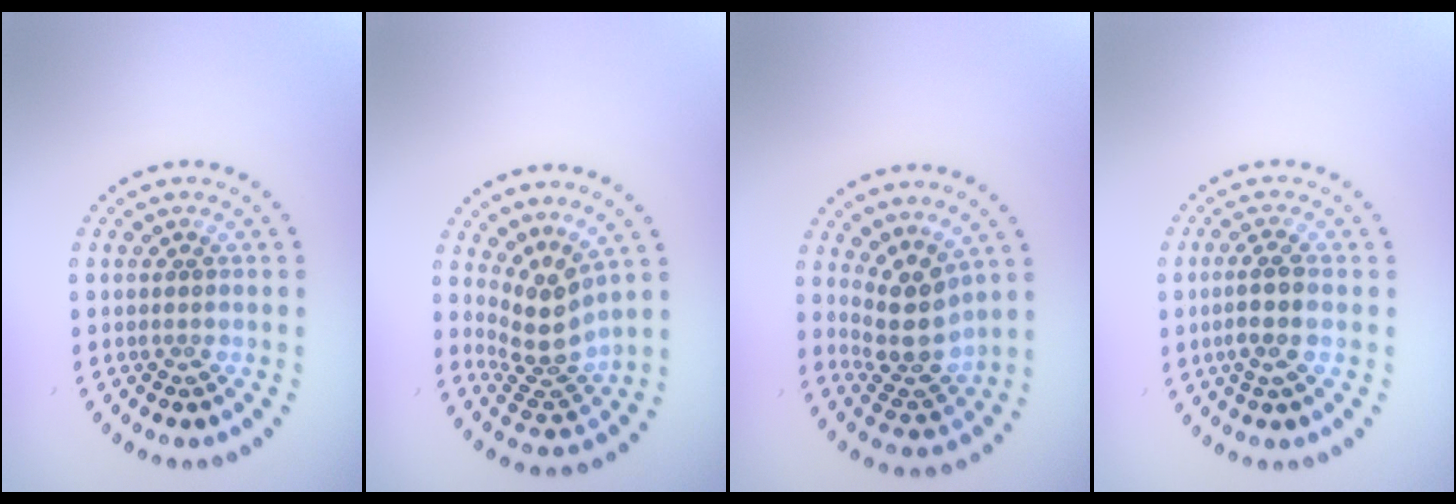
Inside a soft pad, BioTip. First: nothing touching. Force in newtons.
{"total": 3.9, "press": 2.9, "slide": 2.6}
{"total": 4.1, "press": 3.2, "slide": 2.5}
{"total": 2.8, "press": 2.4, "slide": 1.4}